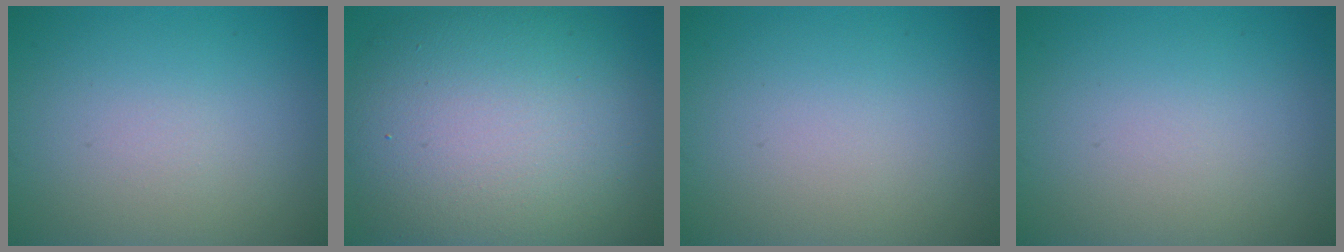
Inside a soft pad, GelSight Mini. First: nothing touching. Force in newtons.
{"total": 13.6, "press": 13.6, "slide": 0.6}
{"total": 0.0}
{"total": 0.0}